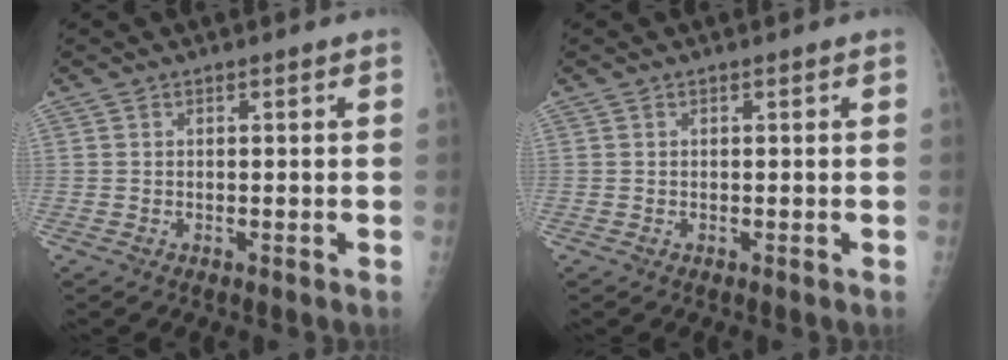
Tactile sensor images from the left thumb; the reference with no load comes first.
{"total": 0.0}